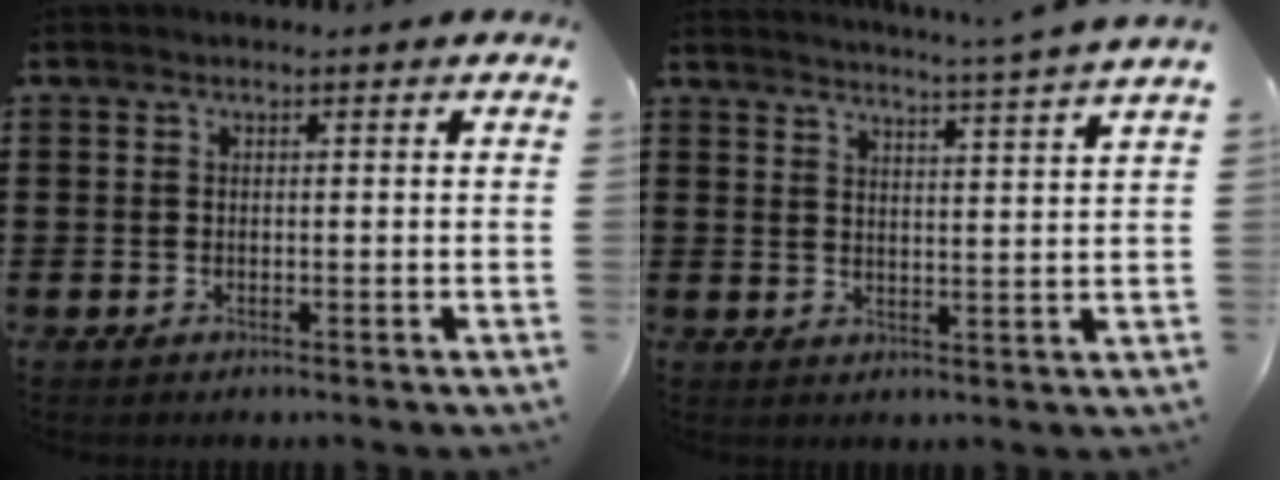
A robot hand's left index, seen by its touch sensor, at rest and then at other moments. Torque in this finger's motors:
{"motor_torque": [0.00, -2.14, -0.58, 0.03]}